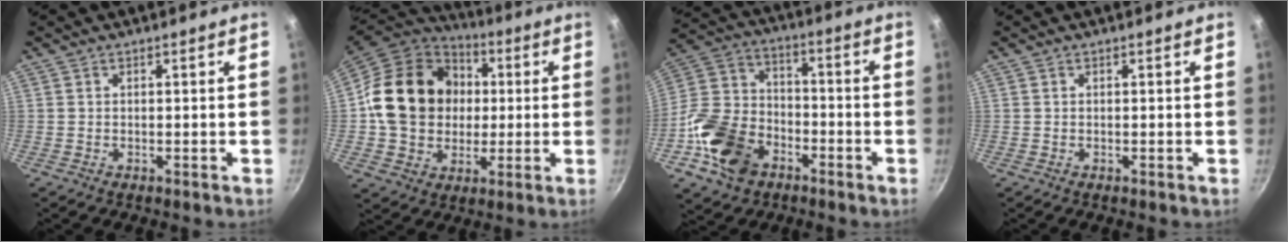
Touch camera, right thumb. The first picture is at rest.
{"total": 20.7, "force": [1.7, 17.2, 11.3], "torque": [-0.177, 0.026, 0.028]}
{"total": 17.3, "force": [-7.7, 12.2, 9.5], "torque": [-0.172, 0.052, -0.153]}
{"total": 0.0}